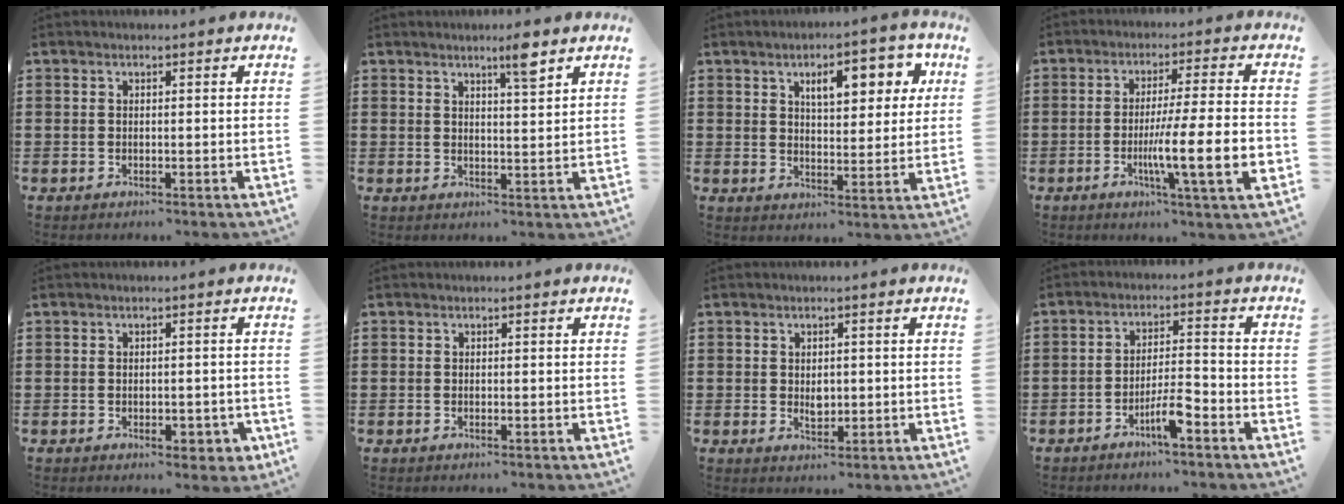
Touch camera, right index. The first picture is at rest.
{"total": 4.2, "force": [3.1, 0.0, 2.9], "torque": [-0.046, -0.006, 0.048]}
{"total": 8.3, "force": [3.8, 3.6, 6.4], "torque": [-0.089, -0.005, 0.056]}
{"total": 11.1, "force": [-2.8, 0.6, 10.7], "torque": [-0.182, -0.020, -0.052]}
{"total": 2.8, "force": [-1.2, 1.6, 2.0], "torque": [-0.035, 0.003, -0.022]}
{"total": 0.0}
{"total": 2.3, "force": [0.1, 1.4, 1.8], "torque": [-0.027, 0.001, 0.001]}
{"total": 5.4, "force": [-3.3, 0.9, 4.2], "torque": [-0.082, 0.001, -0.062]}